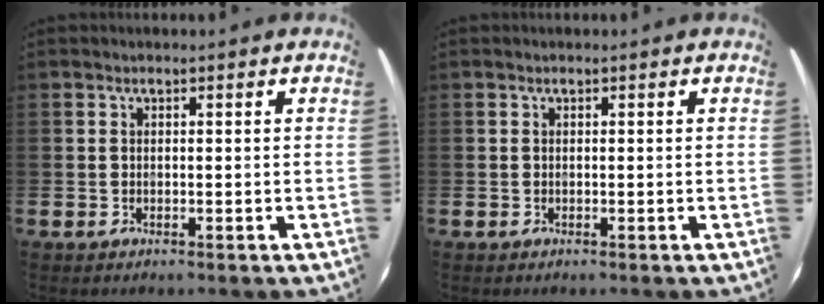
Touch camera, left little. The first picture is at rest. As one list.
[{"total": 0.0}]